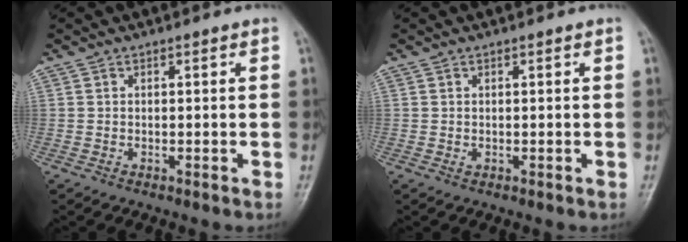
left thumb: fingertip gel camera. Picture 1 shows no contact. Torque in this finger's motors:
{"motor_torque": [-0.06, 0.03, 0.08, -0.05, -0.01]}